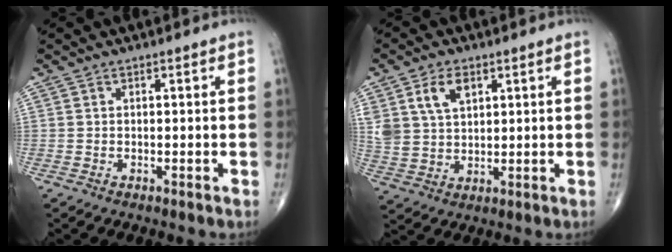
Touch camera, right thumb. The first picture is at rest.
{"total": 8.7, "force": [3.8, 5.5, 5.5], "torque": [-0.100, -0.009, 0.080]}